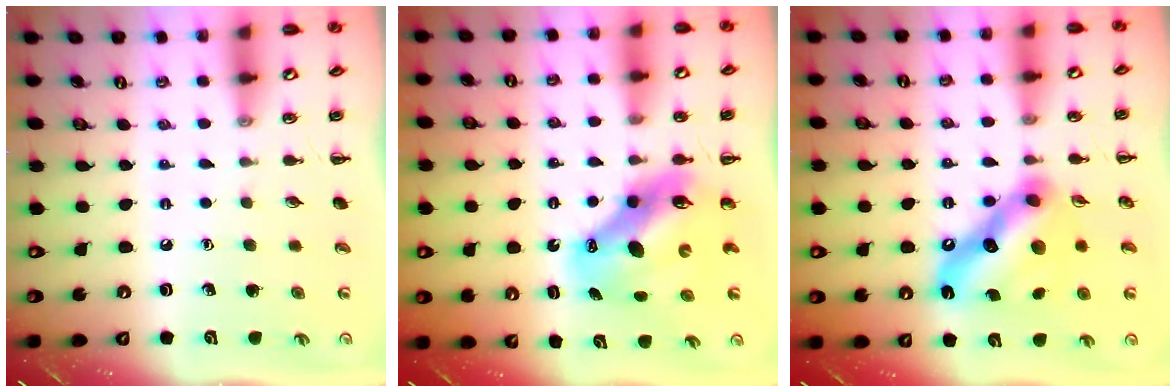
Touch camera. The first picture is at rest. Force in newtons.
{"total": 11.2, "press": 10.8, "slide": 3.0}
{"total": 17.1, "press": 17.0, "slide": 1.5}